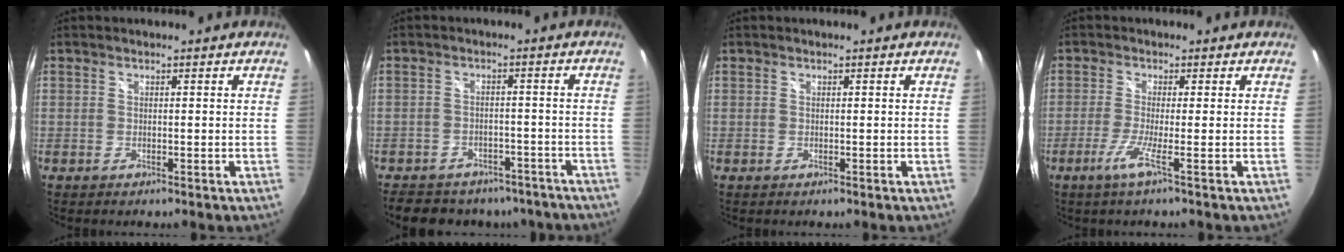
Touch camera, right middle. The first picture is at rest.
{"total": 17.1, "force": [-13.8, 8.1, 6.1], "torque": [-0.136, 0.014, -0.168]}
{"total": 0.0}
{"total": 3.7, "force": [-1.7, -1.3, 2.9], "torque": [-0.080, -0.012, -0.038]}